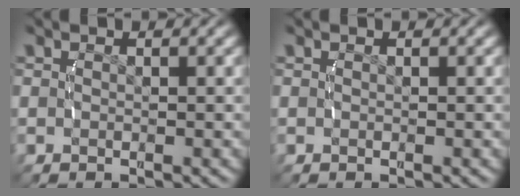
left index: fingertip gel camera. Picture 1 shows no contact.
{"total": 0.0}